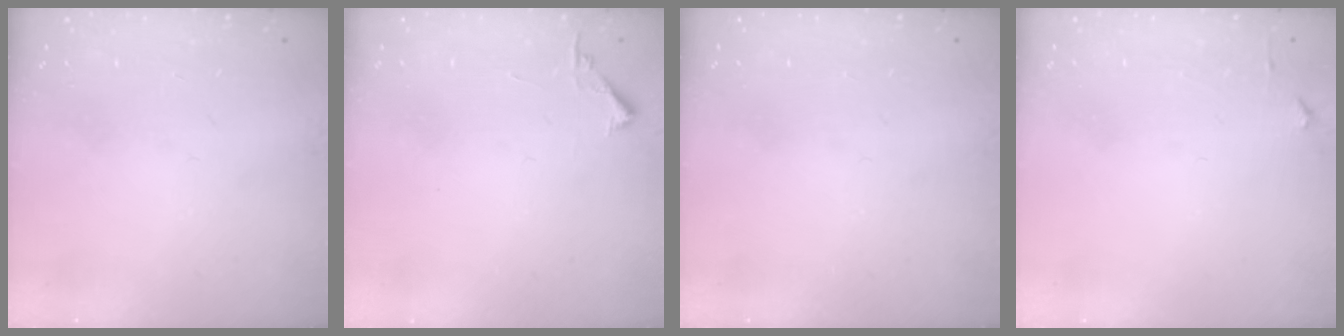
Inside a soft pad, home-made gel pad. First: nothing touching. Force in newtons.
{"total": 4.4, "press": 4.4, "slide": 0.4}
{"total": 0.0}
{"total": 3.0, "press": 3.0, "slide": 0.4}